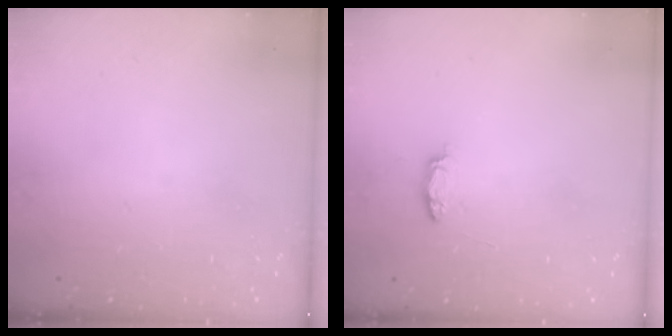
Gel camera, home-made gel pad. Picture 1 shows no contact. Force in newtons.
{"total": 3.7, "press": 3.6, "slide": 0.4}